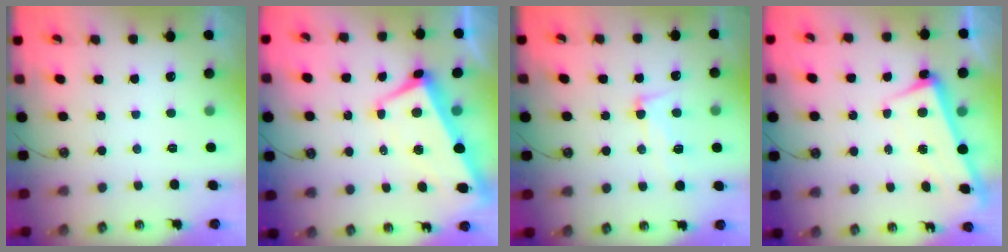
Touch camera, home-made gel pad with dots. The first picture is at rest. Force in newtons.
{"total": 1.7, "press": 1.1, "slide": 1.3}
{"total": 9.1, "press": 9.0, "slide": 1.7}
{"total": 2.2, "press": 2.0, "slide": 0.9}